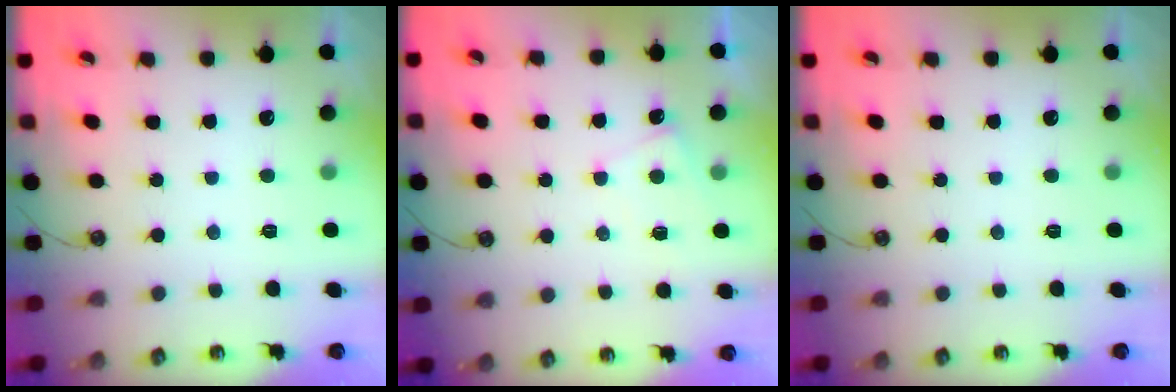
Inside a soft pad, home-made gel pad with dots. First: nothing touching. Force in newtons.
{"total": 3.9, "press": 3.9, "slide": 0.2}
{"total": 0.0}